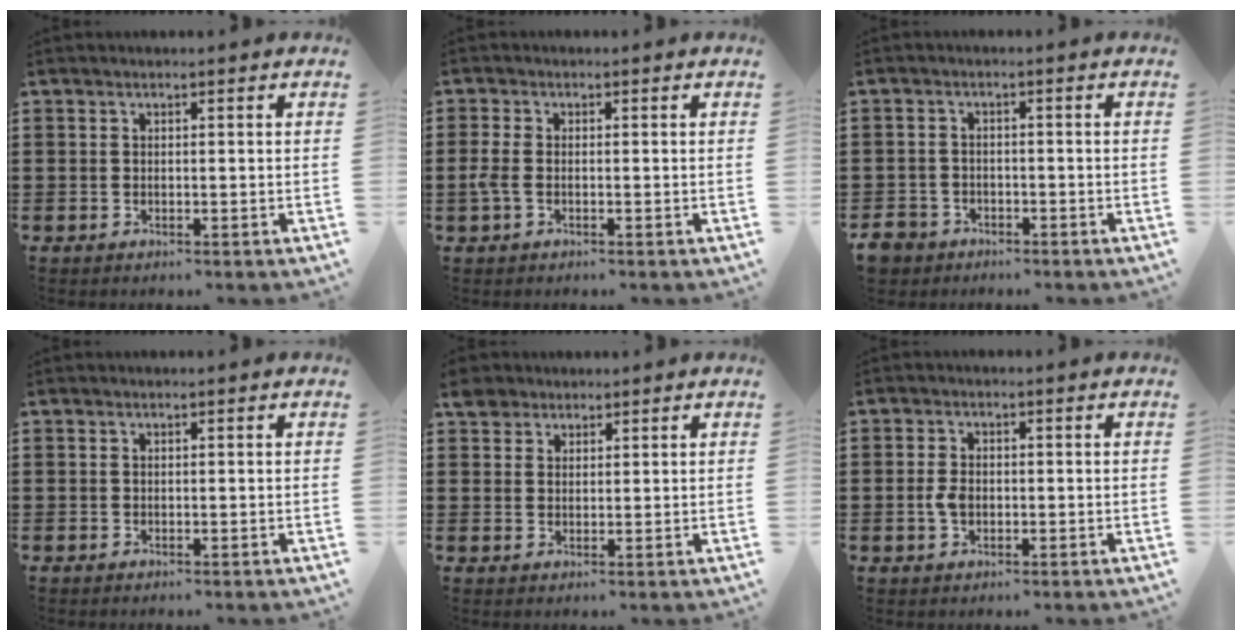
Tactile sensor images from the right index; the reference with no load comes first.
{"total": 2.6, "force": [-0.9, 1.1, 2.1], "torque": [-0.059, -0.008, -0.021]}
{"total": 3.2, "force": [-2.8, 1.5, 0.2], "torque": [-0.024, -0.004, -0.064]}
{"total": 0.0}
{"total": 3.9, "force": [2.9, 2.6, 0.9], "torque": [-0.024, 0.011, 0.053]}
{"total": 2.8, "force": [-0.4, 1.8, 2.1], "torque": [-0.048, 0.001, -0.010]}